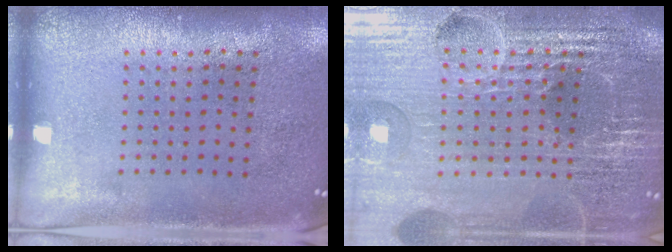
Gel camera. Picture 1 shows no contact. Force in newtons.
{"total": 6.7, "press": 5.8, "slide": 3.2}